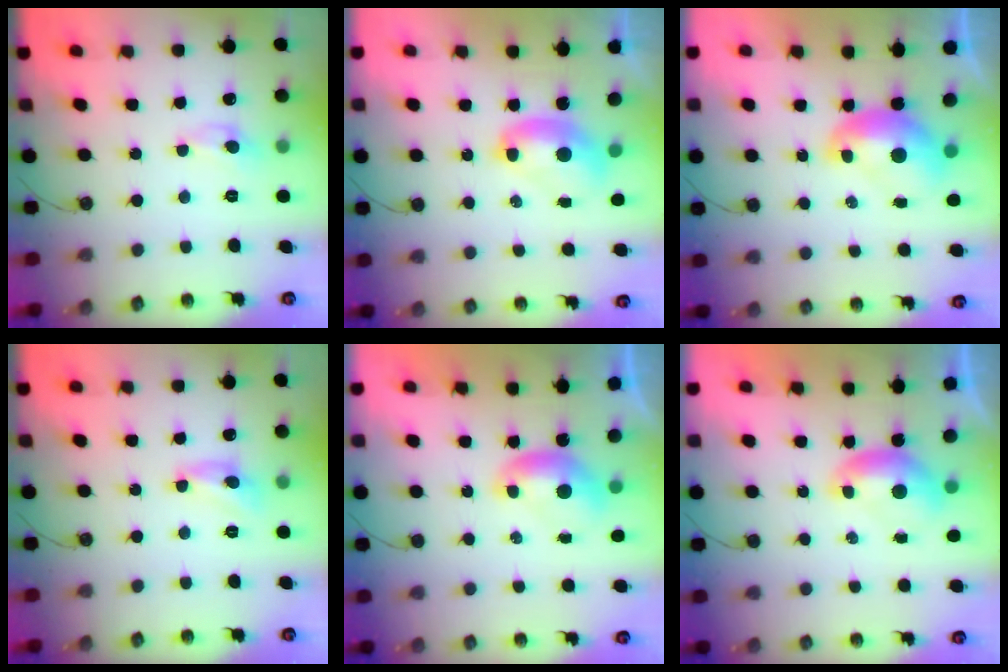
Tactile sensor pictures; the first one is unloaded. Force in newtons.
{"total": 2.7, "press": 2.7, "slide": 0.2}
{"total": 2.6, "press": 2.5, "slide": 0.7}
{"total": 3.8, "press": 3.8, "slide": 0.3}
{"total": 0.0}
{"total": 0.0}